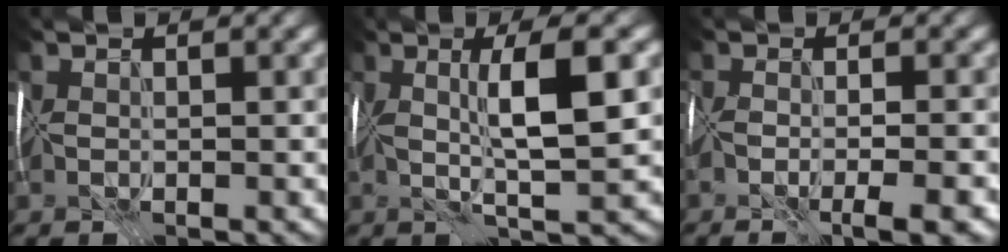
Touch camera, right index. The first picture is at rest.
{"total": 6.5, "force": [0.9, 1.1, 6.4], "torque": [-0.106, 0.007, 0.014]}
{"total": 5.1, "force": [-2.8, 1.2, 4.1], "torque": [-0.050, -0.003, -0.041]}